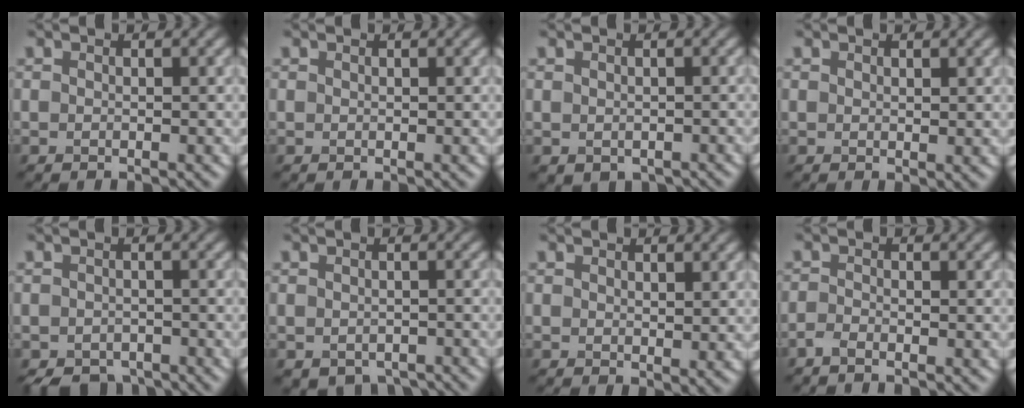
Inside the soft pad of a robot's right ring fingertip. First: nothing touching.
{"total": 0.0}
{"total": 1.3, "force": [-0.7, 0.9, 0.6], "torque": [-0.009, -0.011, -0.007]}
{"total": 0.5, "force": [0.3, 0.3, 0.3], "torque": [-0.003, 0.000, 0.005]}
{"total": 3.4, "force": [-2.8, 1.7, 1.1], "torque": [-0.004, -0.009, -0.045]}
{"total": 2.9, "force": [-2.2, 1.5, 1.1], "torque": [-0.009, -0.013, -0.030]}
{"total": 1.1, "force": [0.7, 0.5, 0.7], "torque": [-0.010, -0.005, 0.017]}
{"total": 1.1, "force": [-0.9, 0.3, 0.5], "torque": [-0.014, -0.001, -0.022]}